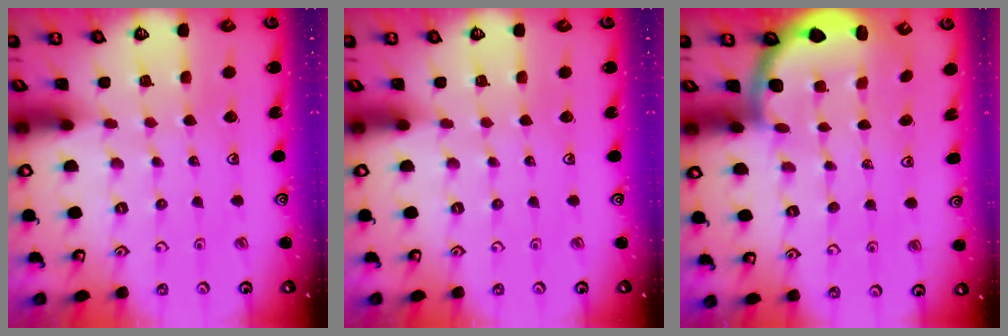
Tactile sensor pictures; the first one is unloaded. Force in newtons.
{"total": 0.0}
{"total": 2.6, "press": 2.5, "slide": 0.7}